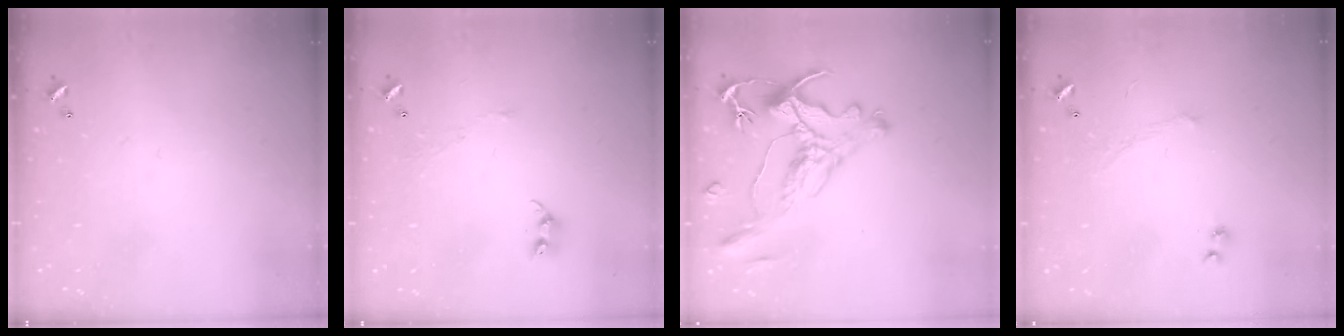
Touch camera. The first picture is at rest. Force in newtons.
{"total": 4.6, "press": 4.6, "slide": 0.5}
{"total": 1.9, "press": 1.4, "slide": 1.2}
{"total": 1.2, "press": 1.0, "slide": 0.8}